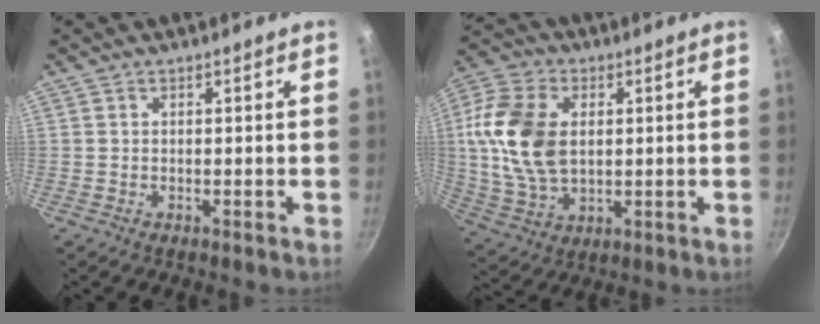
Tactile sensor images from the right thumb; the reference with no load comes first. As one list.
[{"total": 16.8, "force": [1.9, 11.2, 12.4], "torque": [-0.230, 0.001, 0.036]}]